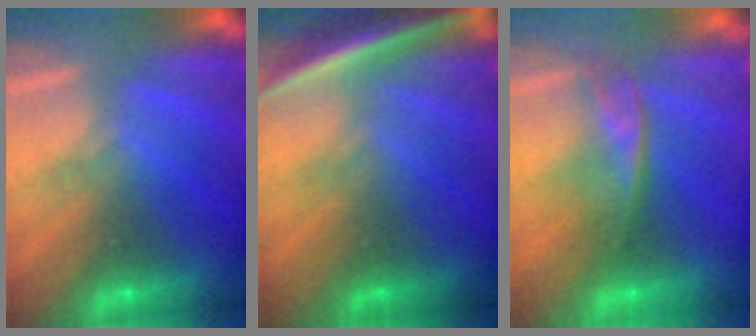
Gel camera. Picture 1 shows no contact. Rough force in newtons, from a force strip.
{"total": 5.7}
{"total": 2.2}